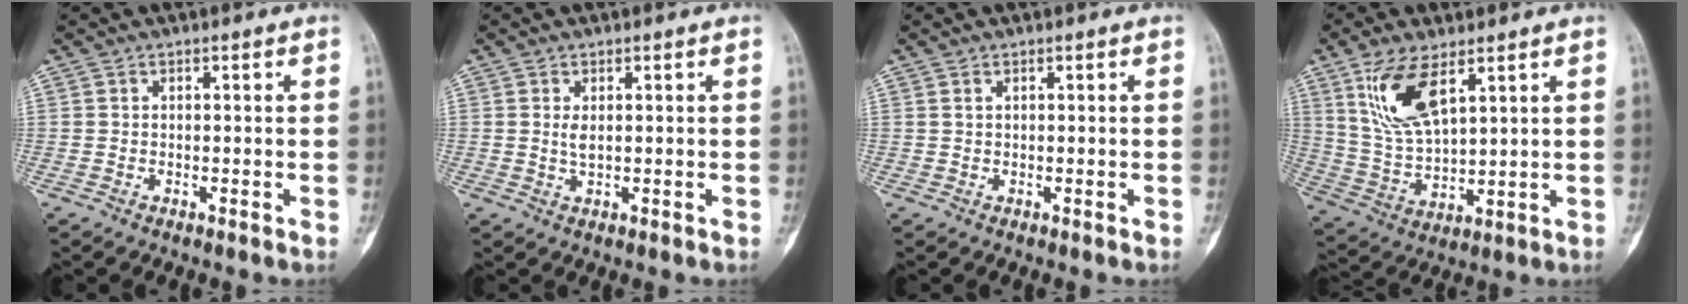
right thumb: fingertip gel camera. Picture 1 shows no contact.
{"total": 1.5, "force": [0.4, 0.6, 1.4], "torque": [-0.027, -0.004, 0.011]}
{"total": 0.0}
{"total": 12.0, "force": [6.0, 5.0, 9.1], "torque": [-0.172, -0.024, 0.130]}